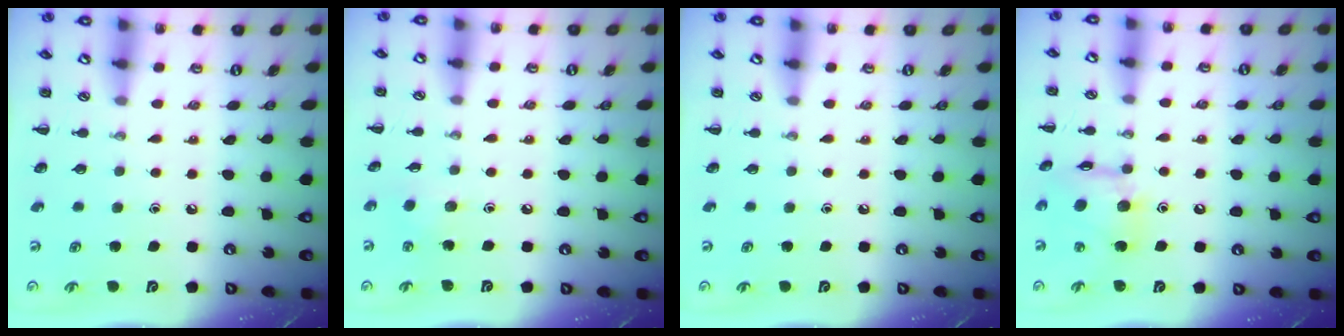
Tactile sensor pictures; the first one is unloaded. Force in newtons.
{"total": 2.8, "press": 2.7, "slide": 0.7}
{"total": 0.0}
{"total": 12.8, "press": 12.7, "slide": 1.9}